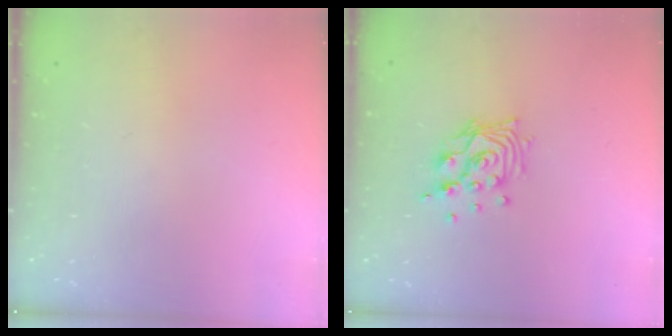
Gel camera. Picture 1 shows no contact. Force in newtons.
{"total": 11.1, "press": 10.9, "slide": 1.6}